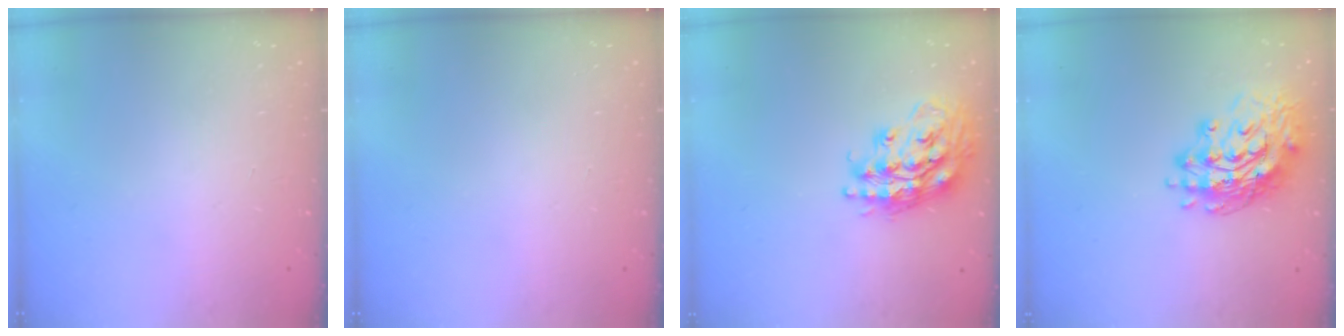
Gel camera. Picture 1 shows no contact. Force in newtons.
{"total": 0.0}
{"total": 18.8, "press": 18.8, "slide": 1.5}
{"total": 16.1, "press": 16.0, "slide": 1.7}